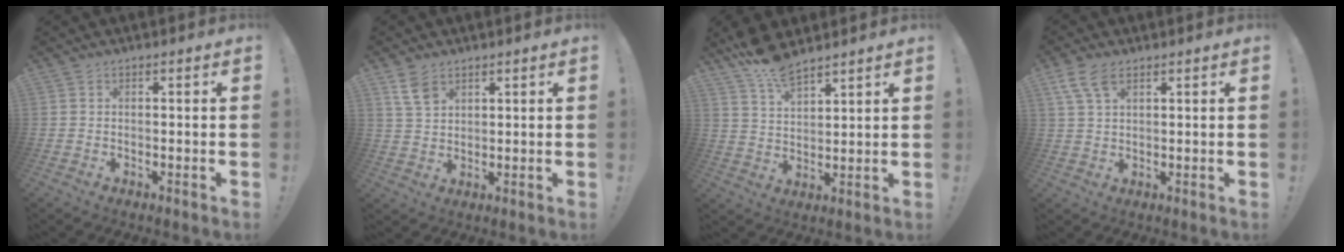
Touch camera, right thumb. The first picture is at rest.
{"total": 6.2, "force": [3.6, 3.7, 3.4], "torque": [-0.055, -0.014, 0.071]}
{"total": 9.0, "force": [7.6, 2.6, 4.1], "torque": [-0.071, -0.051, 0.141]}
{"total": 6.6, "force": [3.9, 3.2, 4.3], "torque": [-0.081, -0.006, 0.075]}